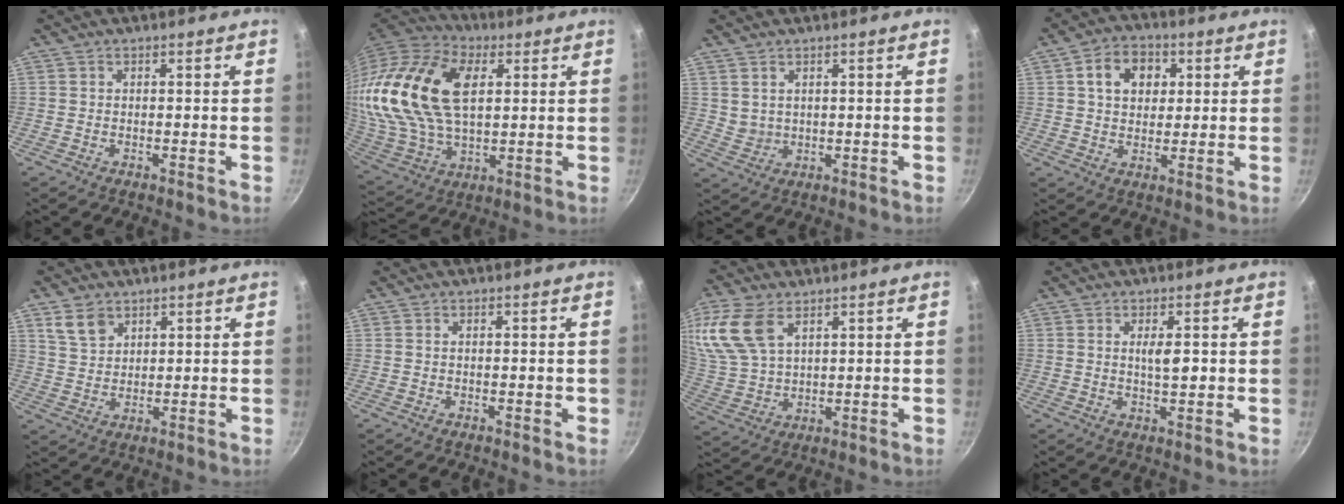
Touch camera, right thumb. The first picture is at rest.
{"total": 25.9, "force": [7.2, 15.8, 19.3], "torque": [-0.377, -0.012, 0.131]}
{"total": 2.7, "force": [1.5, 2.0, 1.1], "torque": [-0.016, -0.010, 0.037]}
{"total": 8.9, "force": [2.6, 6.8, 5.1], "torque": [-0.059, 0.005, 0.034]}
{"total": 5.5, "force": [3.2, 3.7, 2.6], "torque": [-0.033, -0.010, 0.066]}
{"total": 0.7, "force": [0.0, 0.4, 0.6], "torque": [-0.004, 0.001, 0.000]}
{"total": 14.6, "force": [7.1, 8.6, 9.5], "torque": [-0.205, 0.001, 0.152]}
{"total": 3.3, "force": [0.6, 1.0, 3.1], "torque": [-0.043, -0.005, 0.009]}